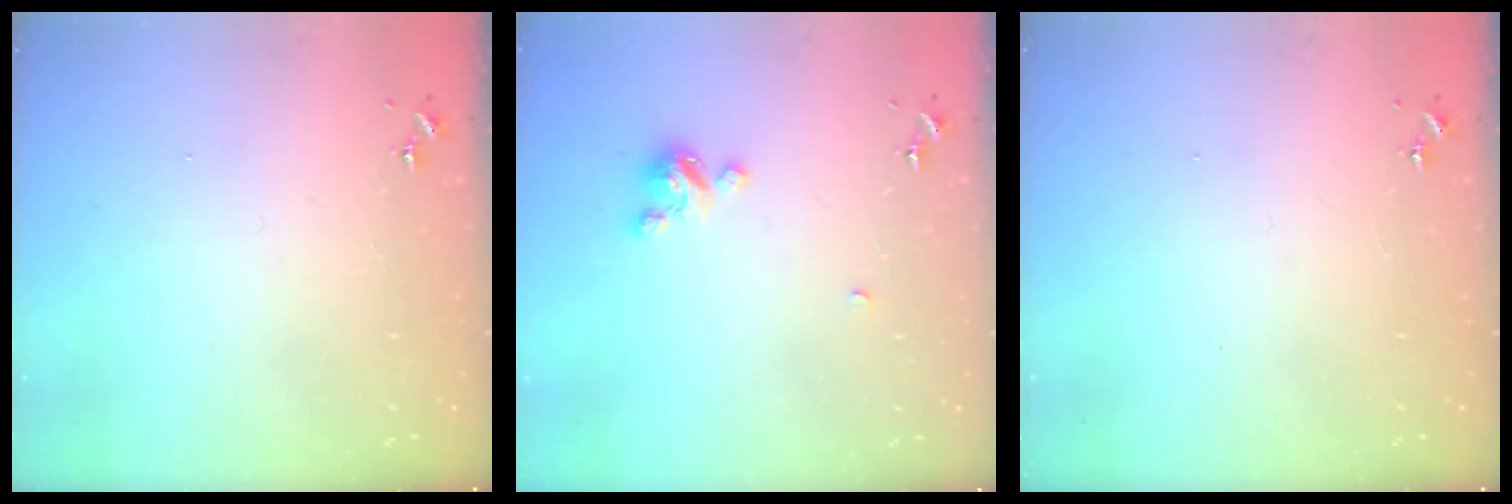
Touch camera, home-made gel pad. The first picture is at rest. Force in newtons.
{"total": 4.3, "press": 4.3, "slide": 0.2}
{"total": 0.0}